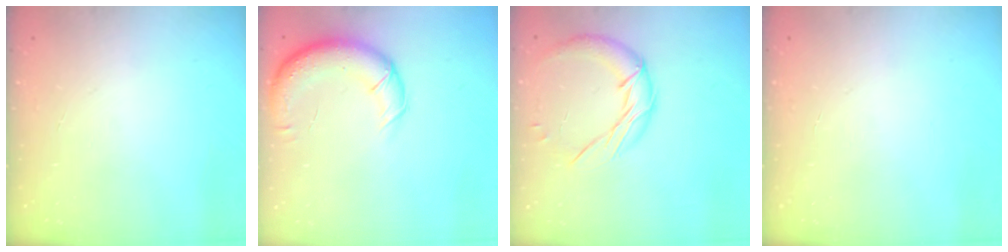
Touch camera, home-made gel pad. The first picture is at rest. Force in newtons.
{"total": 14.1, "press": 13.5, "slide": 3.8}
{"total": 11.5, "press": 11.5, "slide": 0.8}
{"total": 0.0}